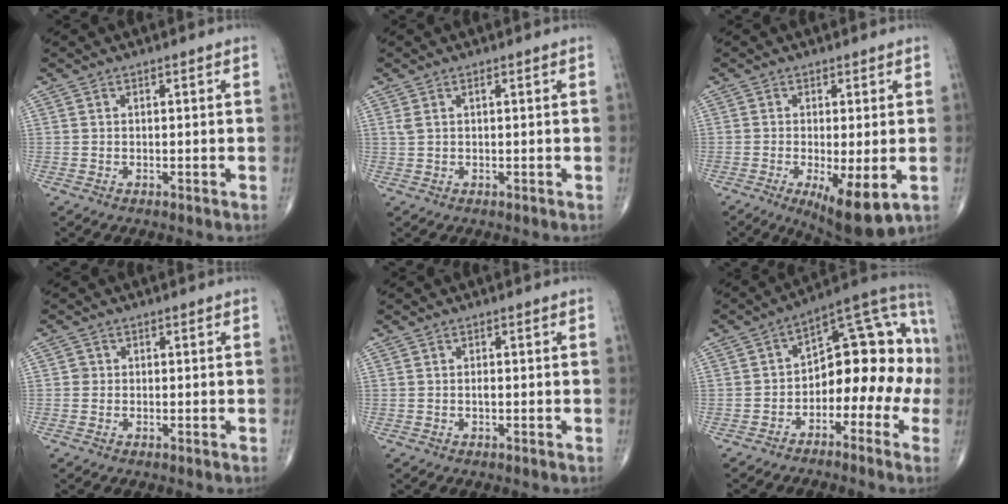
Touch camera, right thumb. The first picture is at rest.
{"total": 1.6, "force": [0.6, 0.5, 1.3], "torque": [-0.036, 0.014, 0.020]}
{"total": 9.5, "force": [-2.8, 2.8, 8.6], "torque": [-0.138, -0.023, -0.039]}
{"total": 1.1, "force": [0.0, 1.1, 0.2], "torque": [0.005, 0.003, -0.001]}
{"total": 0.6, "force": [-0.1, 0.3, 0.5], "torque": [-0.010, -0.001, -0.003]}
{"total": 16.9, "force": [-3.7, 9.8, 13.3], "torque": [-0.128, 0.085, -0.061]}